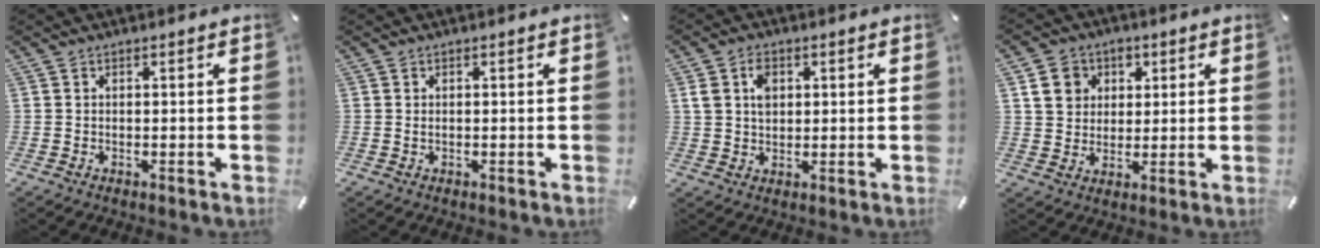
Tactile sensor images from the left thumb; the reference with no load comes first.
{"total": 0.5, "force": [0.0, 0.3, 0.4], "torque": [-0.009, 0.001, -0.001]}
{"total": 5.8, "force": [1.6, 4.3, 3.5], "torque": [-0.067, 0.001, 0.023]}
{"total": 8.1, "force": [2.4, 7.3, 2.4], "torque": [-0.039, 0.004, 0.045]}